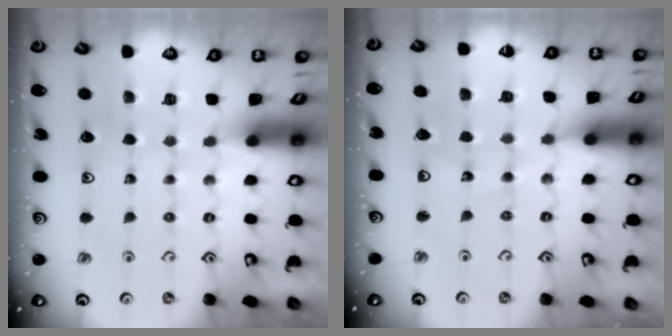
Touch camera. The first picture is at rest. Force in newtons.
{"total": 6.1, "press": 5.8, "slide": 1.8}